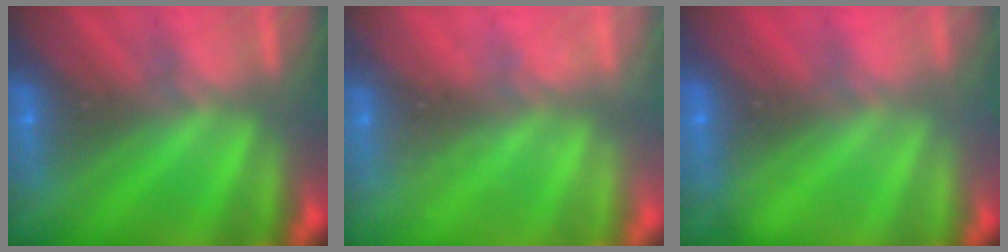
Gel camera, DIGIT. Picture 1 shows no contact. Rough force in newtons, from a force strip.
{"total": 2.0}
{"total": 2.1}